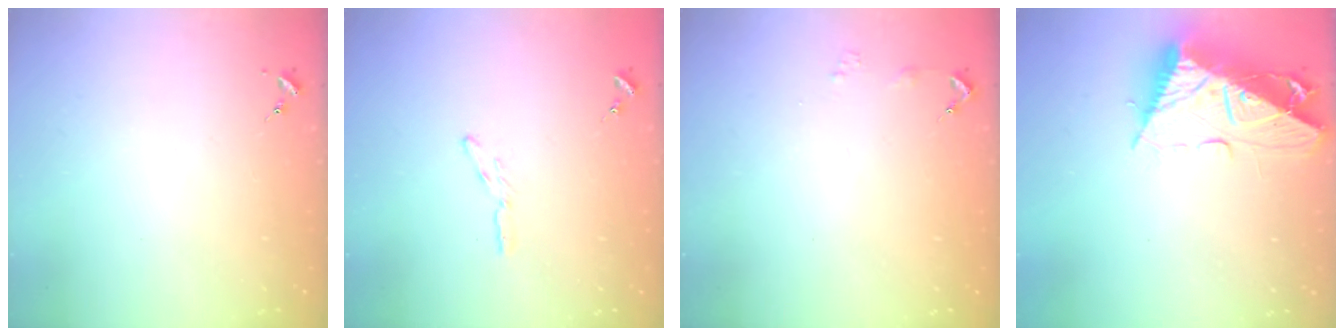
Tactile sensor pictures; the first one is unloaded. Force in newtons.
{"total": 3.1, "press": 3.1, "slide": 0.3}
{"total": 2.4, "press": 2.4, "slide": 0.3}
{"total": 17.0, "press": 16.9, "slide": 1.5}